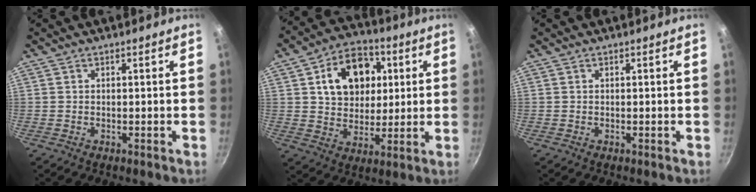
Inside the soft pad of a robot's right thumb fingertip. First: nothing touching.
{"total": 15.5, "force": [4.0, 11.6, 9.5], "torque": [-0.106, 0.005, 0.060]}
{"total": 0.0}